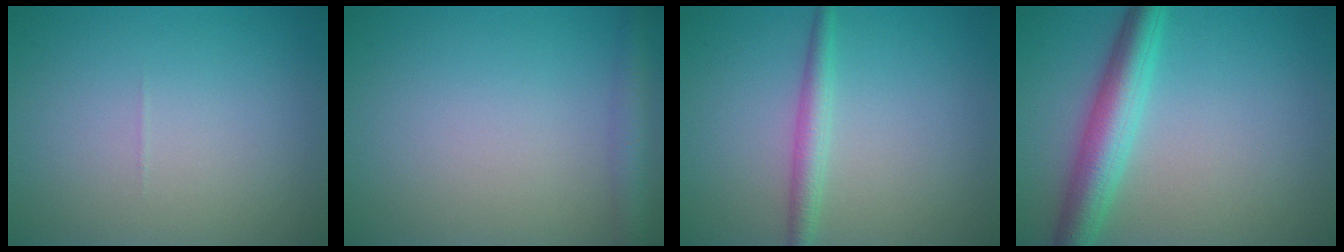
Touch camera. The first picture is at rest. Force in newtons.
{"total": 2.6, "press": 2.6, "slide": 0.1}
{"total": 2.2, "press": 2.2, "slide": 0.0}
{"total": 5.1, "press": 5.1, "slide": 0.0}